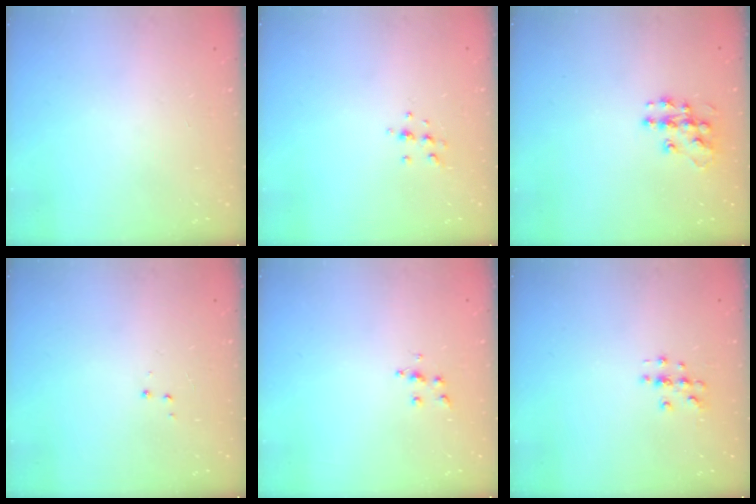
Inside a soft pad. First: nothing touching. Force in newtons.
{"total": 5.5, "press": 5.3, "slide": 1.5}
{"total": 10.6, "press": 10.6, "slide": 0.6}
{"total": 2.9, "press": 2.8, "slide": 0.4}
{"total": 5.9, "press": 5.9, "slide": 0.3}
{"total": 3.6, "press": 3.6, "slide": 0.5}